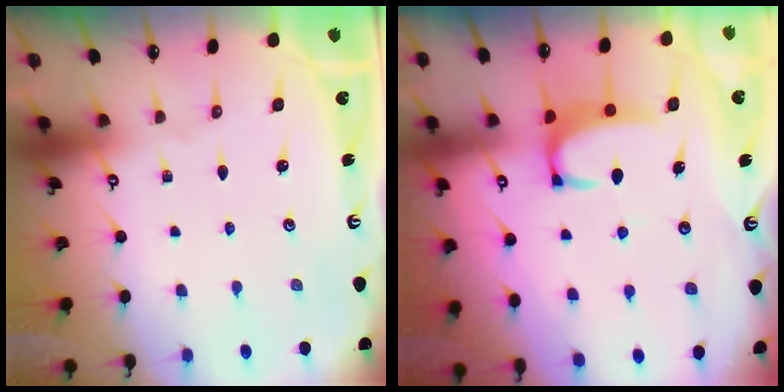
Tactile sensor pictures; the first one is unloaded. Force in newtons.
{"total": 2.6, "press": 2.6, "slide": 0.5}